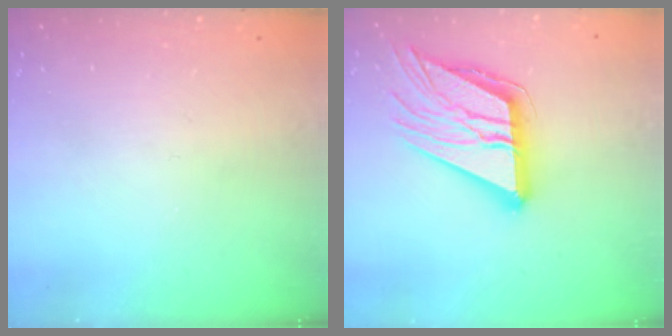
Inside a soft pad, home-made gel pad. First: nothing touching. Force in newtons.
{"total": 19.1, "press": 19.0, "slide": 2.2}